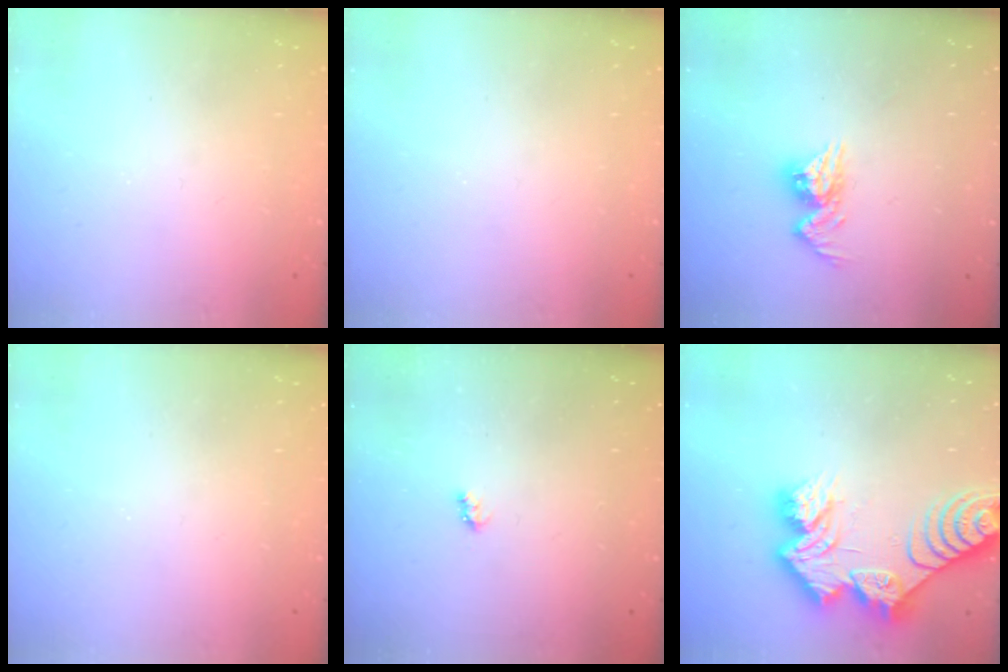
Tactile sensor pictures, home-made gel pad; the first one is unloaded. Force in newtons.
{"total": 0.0}
{"total": 9.8, "press": 9.8, "slide": 0.8}
{"total": 0.0}
{"total": 2.6, "press": 2.6, "slide": 0.4}
{"total": 17.3, "press": 17.2, "slide": 1.7}